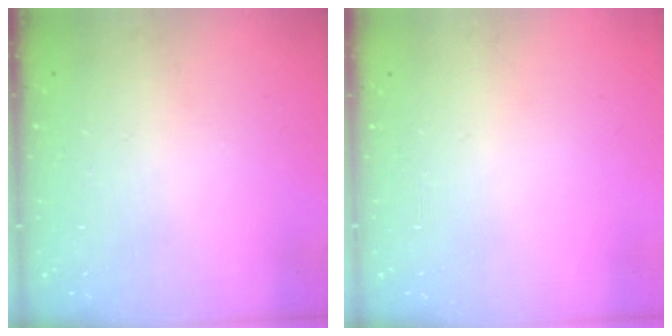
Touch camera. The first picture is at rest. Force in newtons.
{"total": 0.0}